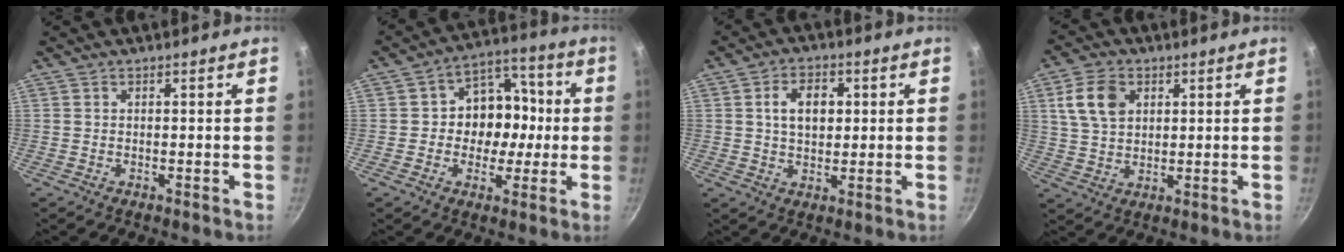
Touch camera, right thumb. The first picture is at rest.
{"total": 12.1, "force": [-0.4, 9.9, 7.0], "torque": [-0.046, 0.026, -0.020]}
{"total": 7.1, "force": [1.4, 4.8, 5.0], "torque": [-0.064, 0.005, 0.020]}
{"total": 8.9, "force": [3.0, 6.1, 5.6], "torque": [-0.093, -0.002, 0.058]}